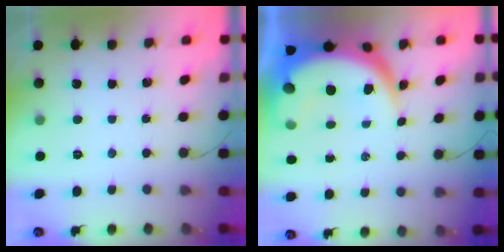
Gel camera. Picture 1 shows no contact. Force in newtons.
{"total": 12.9, "press": 12.8, "slide": 1.5}